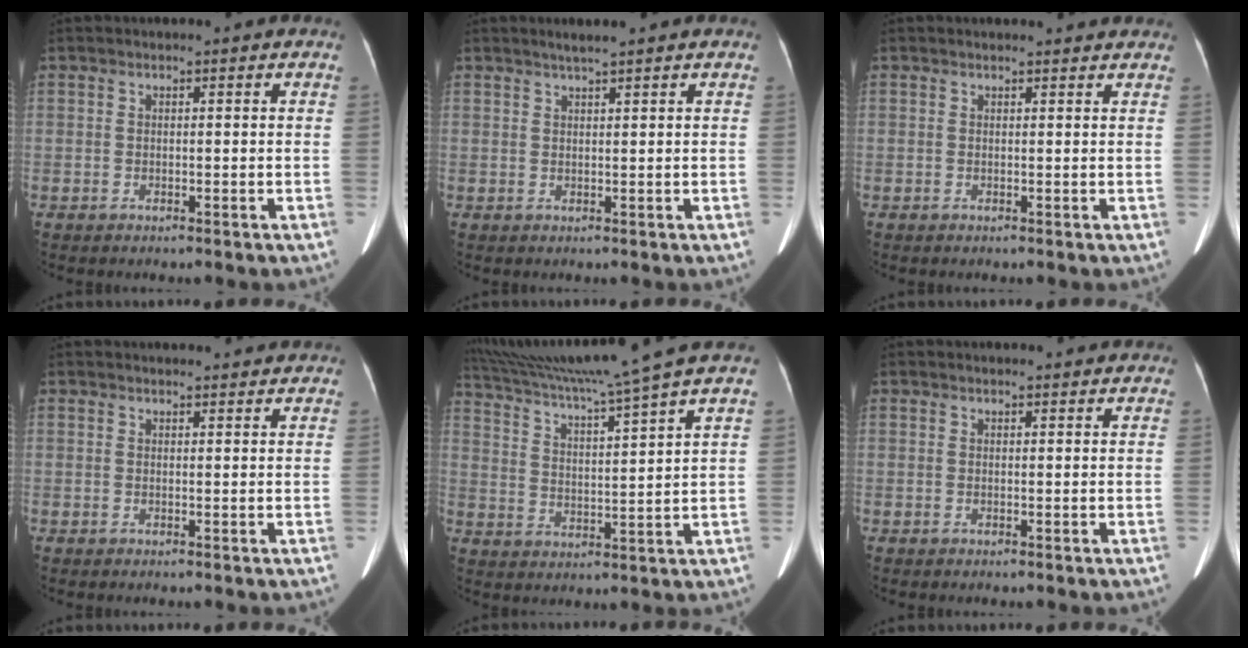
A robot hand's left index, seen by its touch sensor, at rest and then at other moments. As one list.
[{"total": 2.0, "force": [1.6, -0.4, 1.2], "torque": [-0.023, 0.005, 0.030]}, {"total": 3.2, "force": [3.1, 0.6, 0.5], "torque": [-0.010, 0.011, 0.027]}, {"total": 6.0, "force": [5.8, 0.8, 1.3], "torque": [-0.013, 0.020, 0.060]}, {"total": 16.5, "force": [14.2, -3.2, 7.7], "torque": [-0.139, -0.021, 0.219]}, {"total": 3.8, "force": [3.7, 0.5, 0.8], "torque": [-0.011, 0.019, 0.042]}]